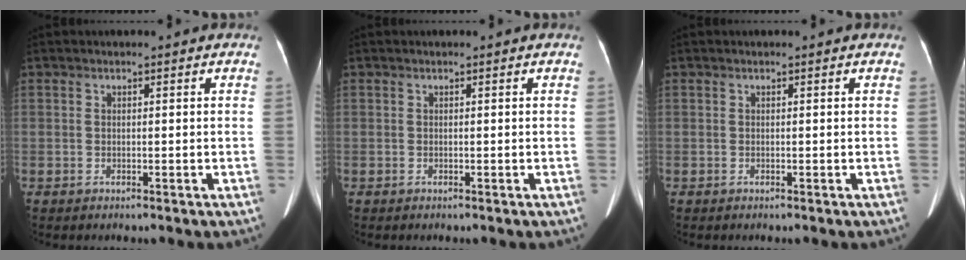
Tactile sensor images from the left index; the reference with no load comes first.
{"total": 0.0}
{"total": 0.0}